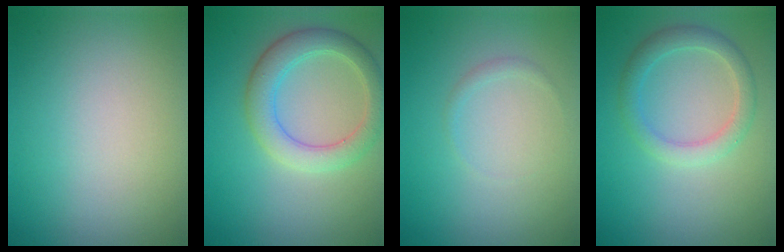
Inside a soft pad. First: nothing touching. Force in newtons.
{"total": 4.4, "press": 4.4, "slide": 0.3}
{"total": 0.6, "press": 0.6, "slide": 0.0}
{"total": 2.7, "press": 2.7, "slide": 0.1}